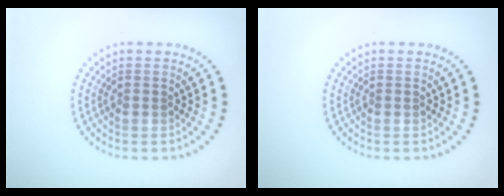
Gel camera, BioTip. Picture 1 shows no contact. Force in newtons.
{"total": 0.0}